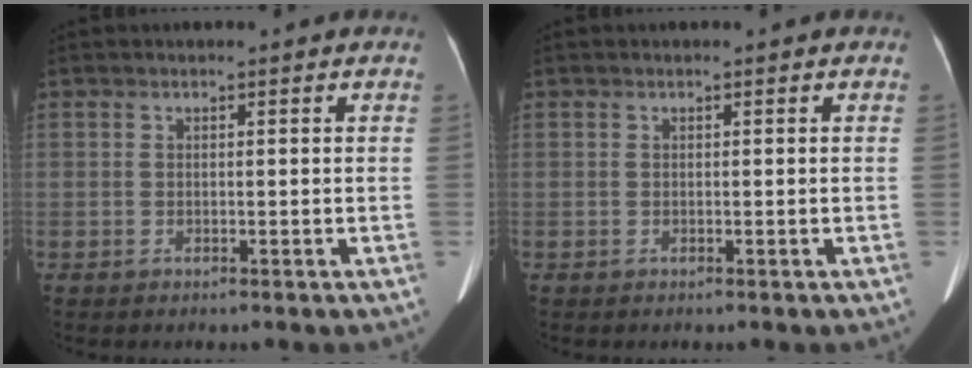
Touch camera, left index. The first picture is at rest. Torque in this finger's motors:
{"motor_torque": [0.05, 0.04, 0.00, 0.00]}